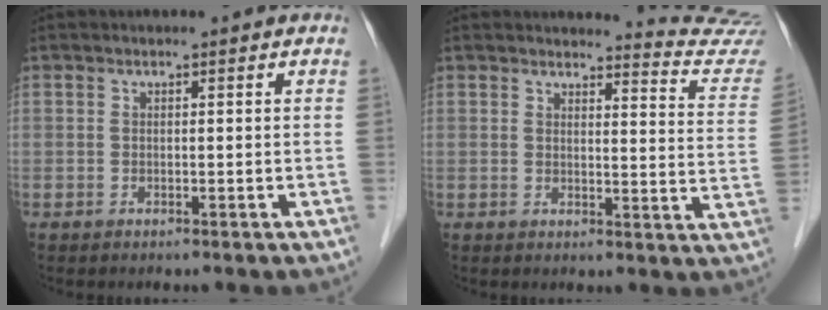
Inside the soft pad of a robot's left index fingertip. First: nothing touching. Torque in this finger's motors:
{"motor_torque": [0.12, -0.44, 0.17, 0.02]}